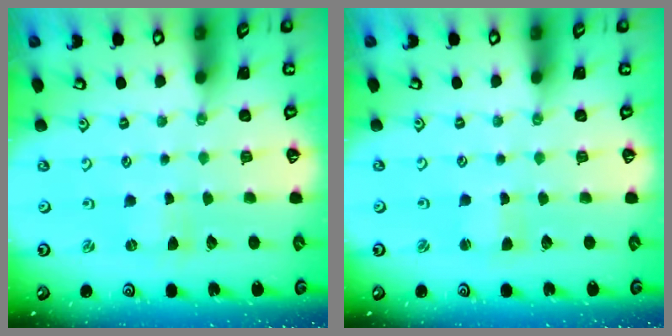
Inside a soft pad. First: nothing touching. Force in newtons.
{"total": 1.1, "press": 1.0, "slide": 0.2}